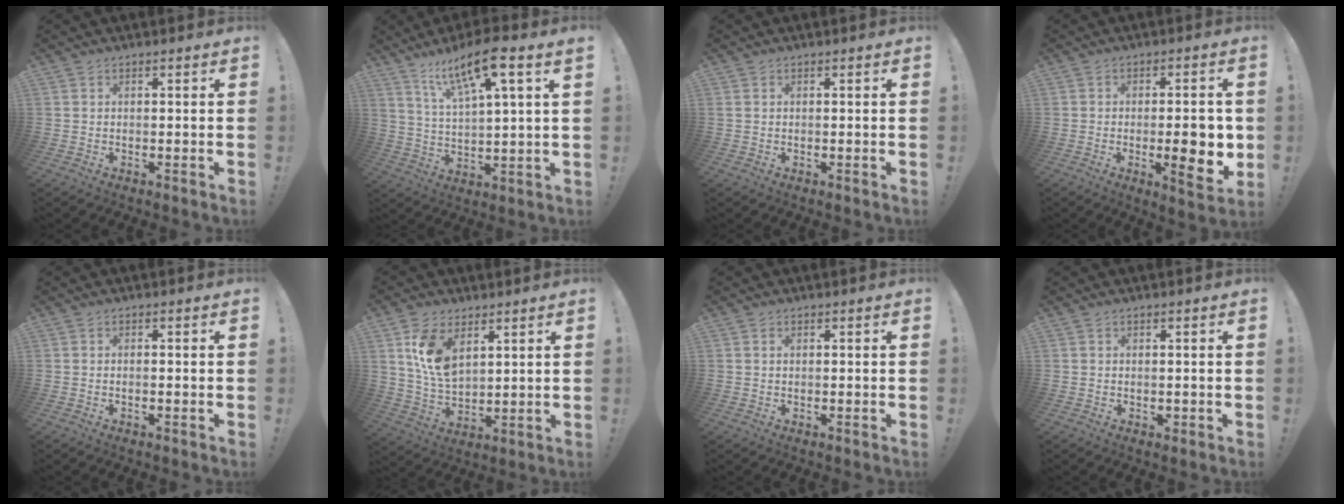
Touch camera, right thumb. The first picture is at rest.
{"total": 12.6, "force": [8.1, 2.0, 9.5], "torque": [-0.165, -0.037, 0.131]}
{"total": 0.0}
{"total": 12.0, "force": [-2.0, 3.5, 11.4], "torque": [-0.138, -0.001, -0.026]}
{"total": 0.8, "force": [-0.7, 0.0, 0.2], "torque": [-0.014, 0.004, -0.011]}
{"total": 11.6, "force": [5.6, 6.9, 7.5], "torque": [-0.137, -0.021, 0.104]}
{"total": 0.6, "force": [0.3, 0.3, 0.4], "torque": [-0.009, 0.002, 0.006]}
{"total": 0.8, "force": [0.0, 0.7, 0.3], "torque": [0.001, 0.000, 0.000]}